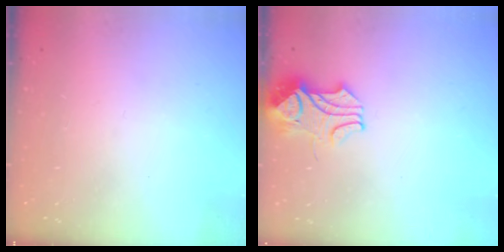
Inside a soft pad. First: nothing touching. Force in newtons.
{"total": 2.4, "press": 2.3, "slide": 0.9}